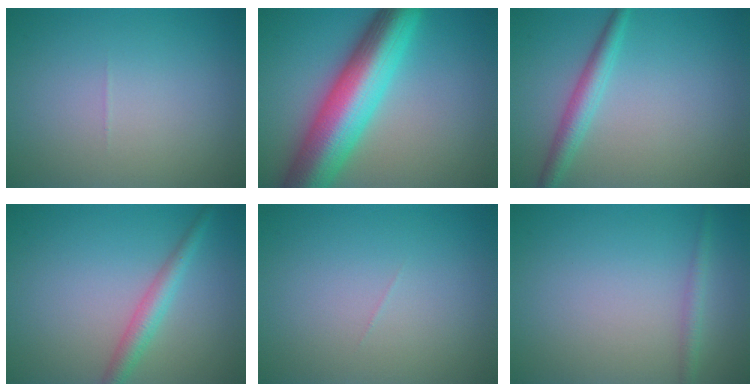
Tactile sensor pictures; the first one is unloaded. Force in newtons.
{"total": 11.2, "press": 11.2, "slide": 0.3}
{"total": 2.6, "press": 2.6, "slide": 0.1}
{"total": 2.6, "press": 2.6, "slide": 0.0}
{"total": 0.0}
{"total": 1.2, "press": 1.2, "slide": 0.1}